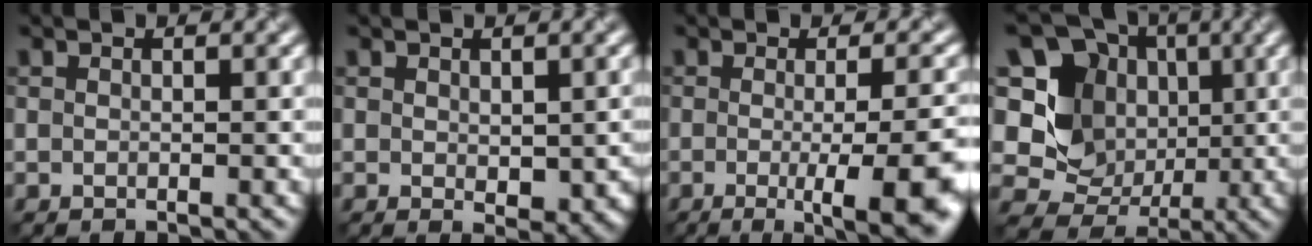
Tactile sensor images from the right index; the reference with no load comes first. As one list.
[{"total": 3.2, "force": [-0.3, 1.7, 2.6], "torque": [-0.039, -0.012, 0.003]}, {"total": 9.6, "force": [-2.3, 2.7, 8.9], "torque": [-0.086, -0.017, -0.024]}, {"total": 14.3, "force": [2.8, 12.7, 6.0], "torque": [-0.156, 0.029, 0.038]}]